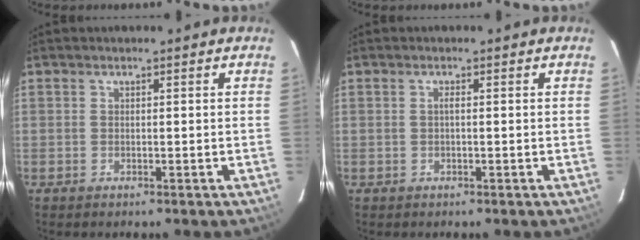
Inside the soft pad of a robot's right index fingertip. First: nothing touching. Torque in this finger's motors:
{"motor_torque": [0.09, 0.04, 0.03, 0.03]}